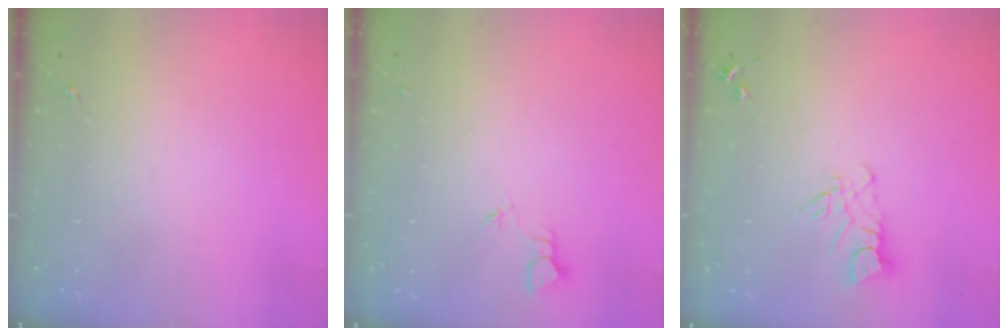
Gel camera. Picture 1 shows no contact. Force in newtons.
{"total": 2.0, "press": 2.0, "slide": 0.1}
{"total": 7.0, "press": 7.0, "slide": 0.7}